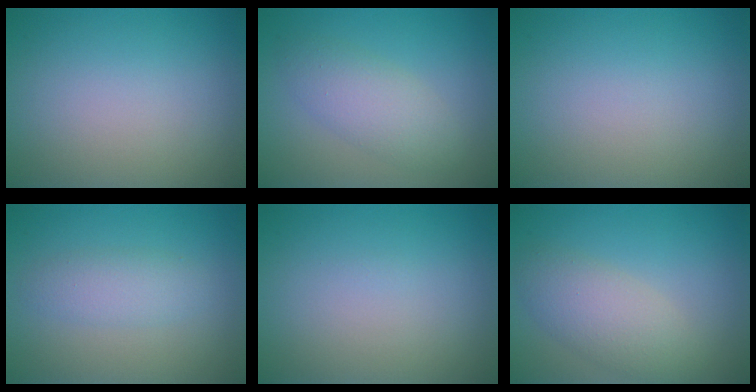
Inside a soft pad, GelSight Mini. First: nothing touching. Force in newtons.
{"total": 3.4, "press": 3.4, "slide": 0.2}
{"total": 0.0}
{"total": 2.3, "press": 2.3, "slide": 0.1}
{"total": 0.0}
{"total": 3.9, "press": 3.9, "slide": 0.2}